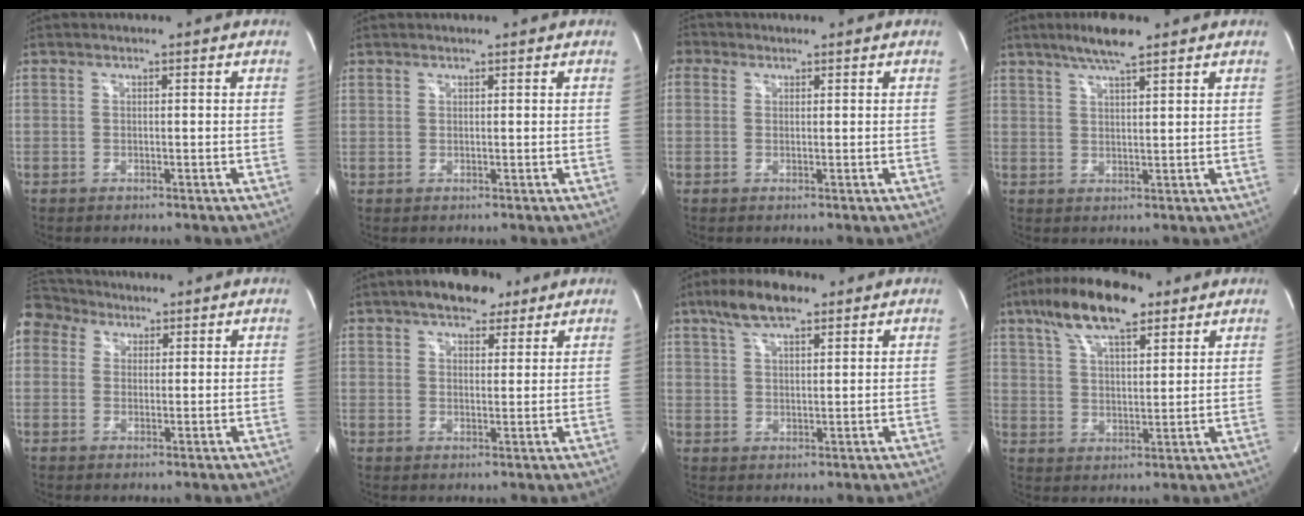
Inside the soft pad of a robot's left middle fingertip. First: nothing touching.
{"total": 0.8, "force": [0.6, 0.5, 0.0], "torque": [0.004, 0.003, 0.008]}
{"total": 2.7, "force": [1.1, 2.3, 0.9], "torque": [-0.022, 0.018, 0.020]}
{"total": 5.8, "force": [4.3, 0.4, 3.9], "torque": [-0.077, 0.008, 0.076]}
{"total": 6.0, "force": [3.9, 4.5, 1.1], "torque": [-0.029, 0.041, 0.079]}
{"total": 7.3, "force": [5.1, 3.3, 4.0], "torque": [-0.060, 0.018, 0.079]}
{"total": 7.4, "force": [5.1, 2.4, 4.8], "torque": [-0.096, 0.017, 0.092]}
{"total": 13.0, "force": [8.4, 3.9, 9.0], "torque": [-0.169, 0.023, 0.151]}